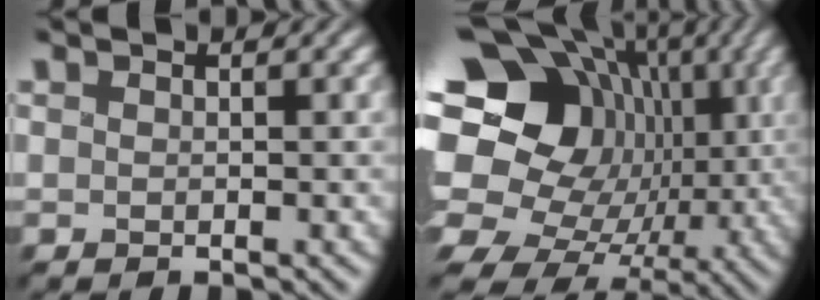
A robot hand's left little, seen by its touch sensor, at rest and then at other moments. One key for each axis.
{"total": 20.1, "fx": 0.4, "fy": 16.9, "fz": 10.9, "tx": -0.191, "ty": 0.020, "tz": -0.023}